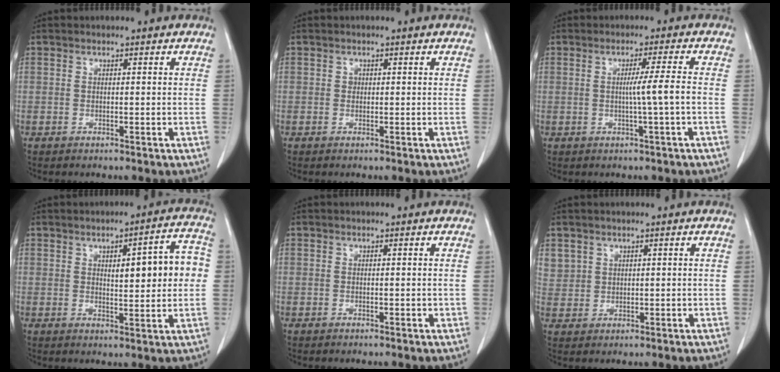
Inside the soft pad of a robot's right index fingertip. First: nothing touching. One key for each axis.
{"total": 0.6, "fx": 0.1, "fy": 0.5, "fz": 0.1, "tx": 0.001, "ty": 0.002, "tz": 0.002}
{"total": 3.9, "fx": -0.5, "fy": -1.2, "fz": 3.6, "tx": -0.060, "ty": -0.003, "tz": -0.008}
{"total": 9.6, "fx": 1.3, "fy": 2.4, "fz": 9.2, "tx": -0.119, "ty": 0.023, "tz": 0.020}
{"total": 0.7, "fx": -0.1, "fy": 0.5, "fz": 0.5, "tx": -0.004, "ty": 0.002, "tz": 0.001}
{"total": 4.1, "fx": 2.1, "fy": 3.5, "fz": 0.4, "tx": -0.004, "ty": 0.009, "tz": 0.049}